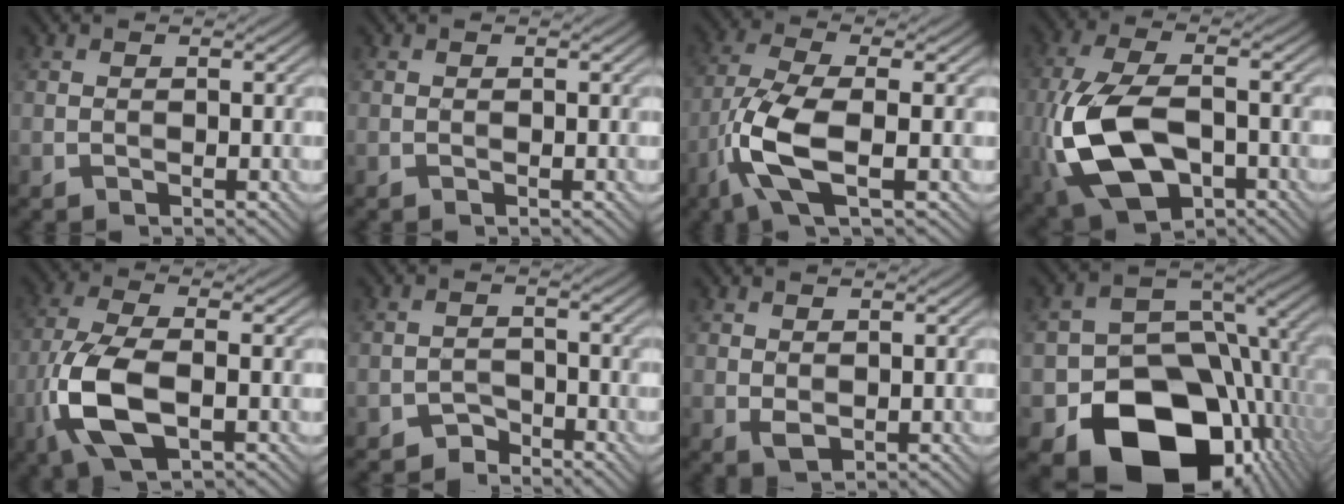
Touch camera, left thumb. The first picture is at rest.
{"total": 0.0}
{"total": 7.9, "force": [-2.9, 2.0, 7.0], "torque": [-0.160, 0.008, -0.070]}
{"total": 13.3, "force": [-4.0, 6.9, 10.6], "torque": [-0.269, -0.019, -0.074]}
{"total": 8.9, "force": [-2.9, 3.5, 7.6], "torque": [-0.178, 0.000, -0.065]}
{"total": 2.1, "force": [-2.1, 0.3, -0.4], "torque": [0.017, 0.013, -0.043]}
{"total": 0.8, "force": [0.6, 0.3, 0.4], "torque": [-0.009, 0.000, 0.014]}
{"total": 17.4, "force": [-6.6, 12.5, 10.1], "torque": [-0.146, -0.041, -0.104]}